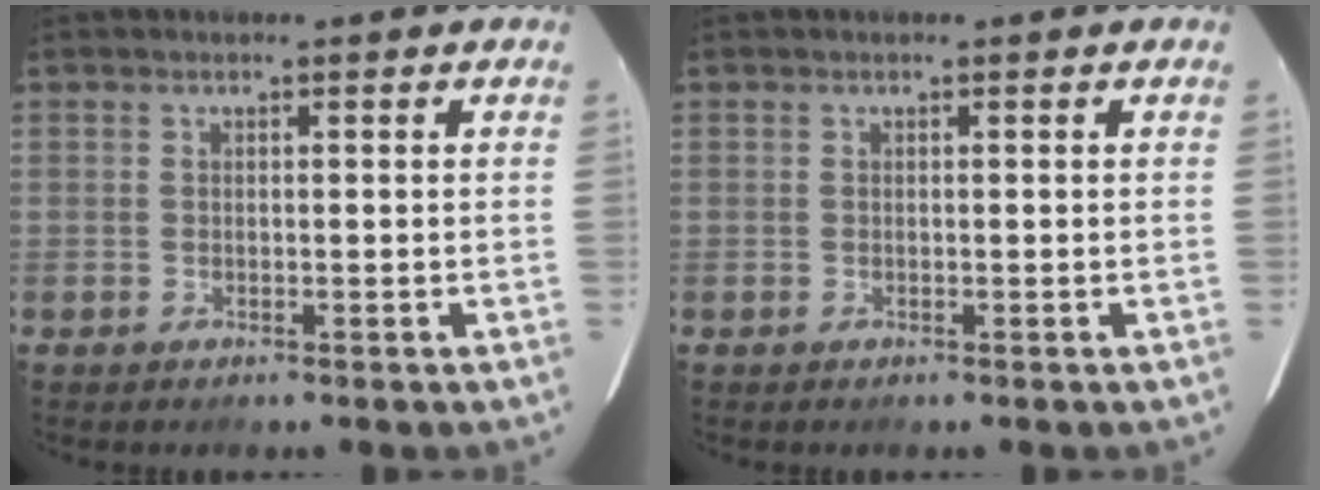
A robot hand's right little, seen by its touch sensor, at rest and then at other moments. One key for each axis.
{"total": 0.0}